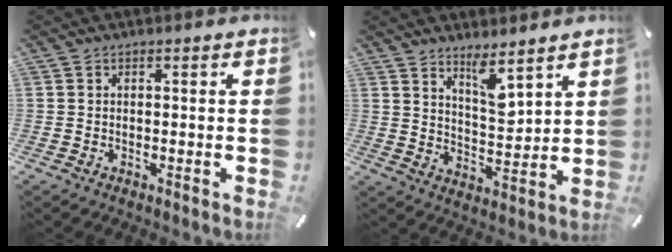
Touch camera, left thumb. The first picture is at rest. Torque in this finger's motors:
{"motor_torque": [1.58, 0.49, 0.75, -1.04, 0.22]}